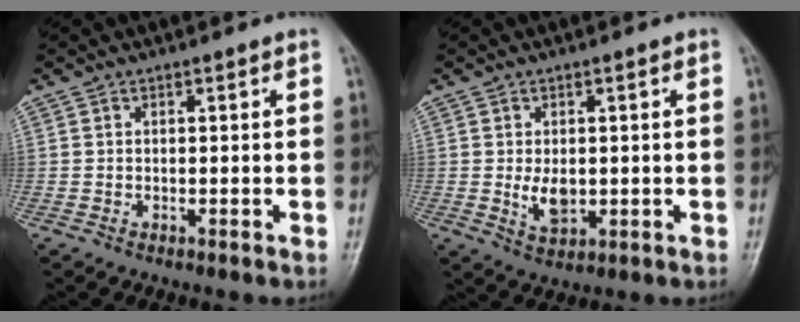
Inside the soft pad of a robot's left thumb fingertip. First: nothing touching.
{"total": 4.6, "force": [-0.1, 2.9, 3.6], "torque": [-0.051, -0.008, 0.007]}